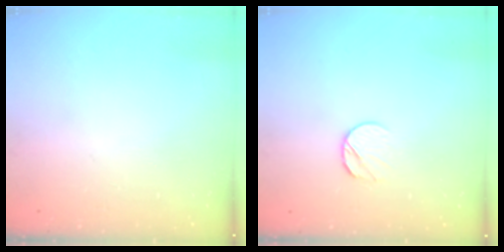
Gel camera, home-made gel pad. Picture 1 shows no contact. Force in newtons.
{"total": 5.4, "press": 5.4, "slide": 0.7}